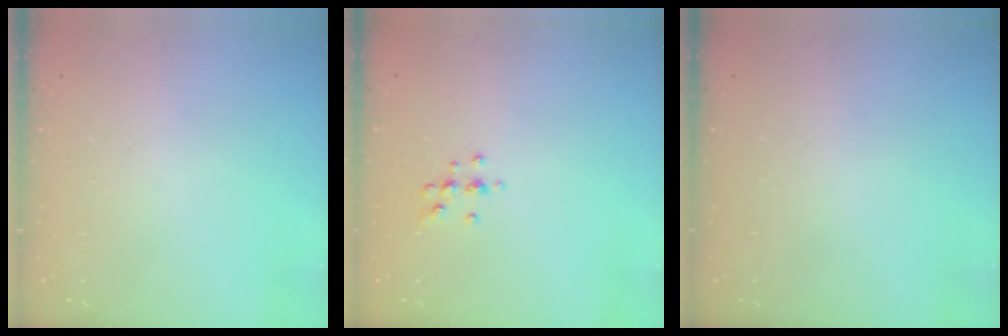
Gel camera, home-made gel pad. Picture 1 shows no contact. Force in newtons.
{"total": 4.9, "press": 4.8, "slide": 0.7}
{"total": 0.0}